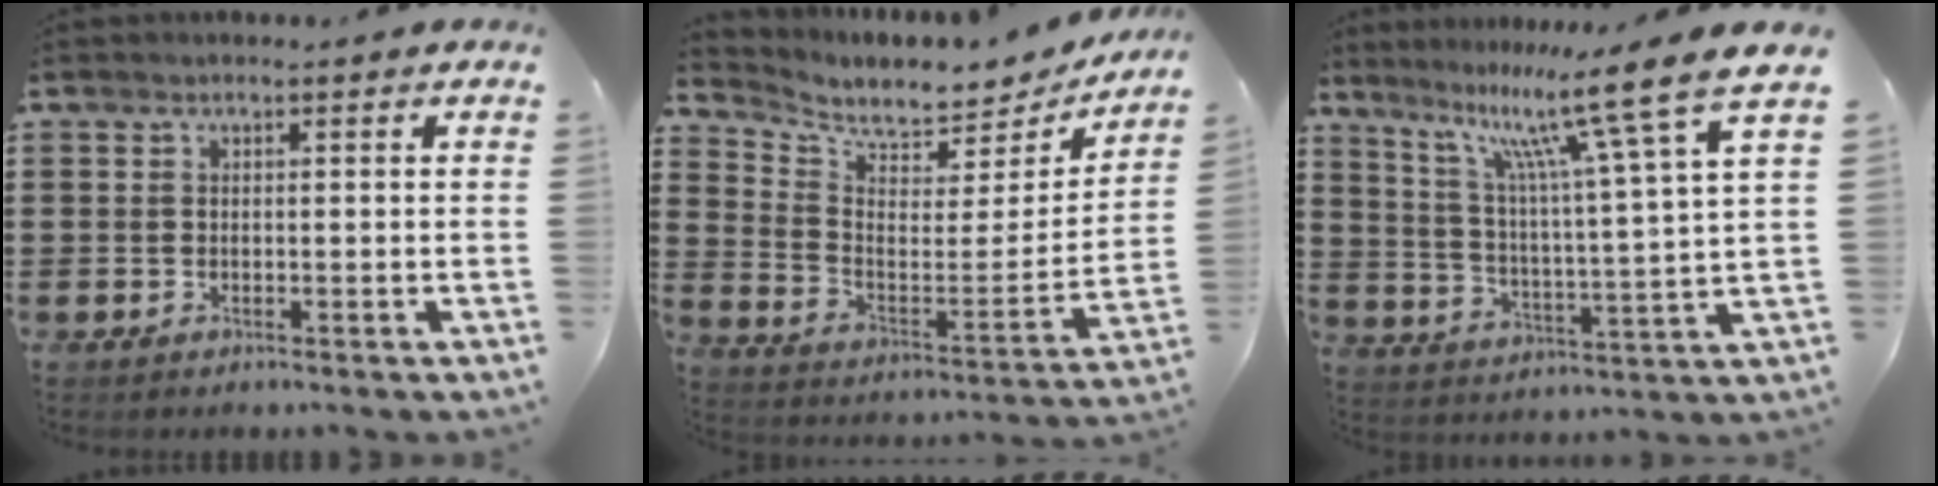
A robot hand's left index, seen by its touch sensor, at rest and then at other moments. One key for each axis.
{"total": 5.4, "fx": 5.1, "fy": 1.1, "fz": 1.4, "tx": -0.050, "ty": -0.052, "tz": 0.085}
{"total": 12.6, "fx": 9.3, "fy": 0.1, "fz": 8.6, "tx": -0.174, "ty": -0.061, "tz": 0.142}